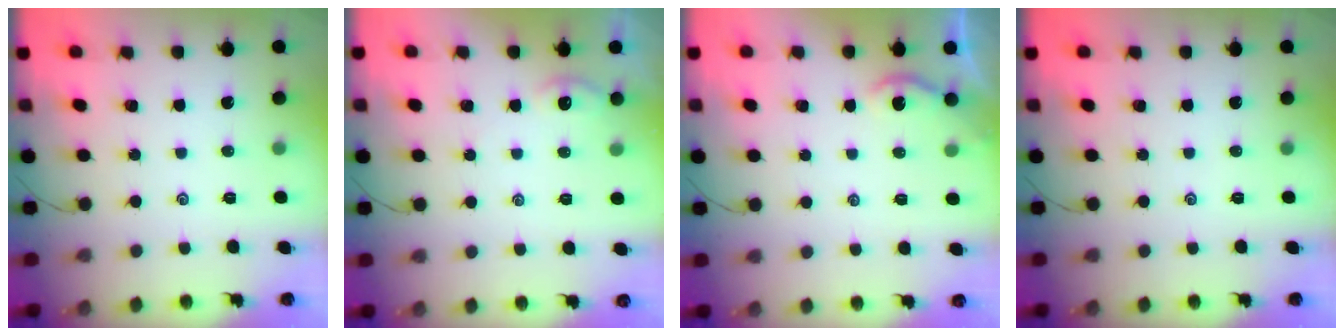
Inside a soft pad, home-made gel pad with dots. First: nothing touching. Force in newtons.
{"total": 2.0, "press": 2.0, "slide": 0.2}
{"total": 2.3, "press": 2.3, "slide": 0.2}
{"total": 0.0}